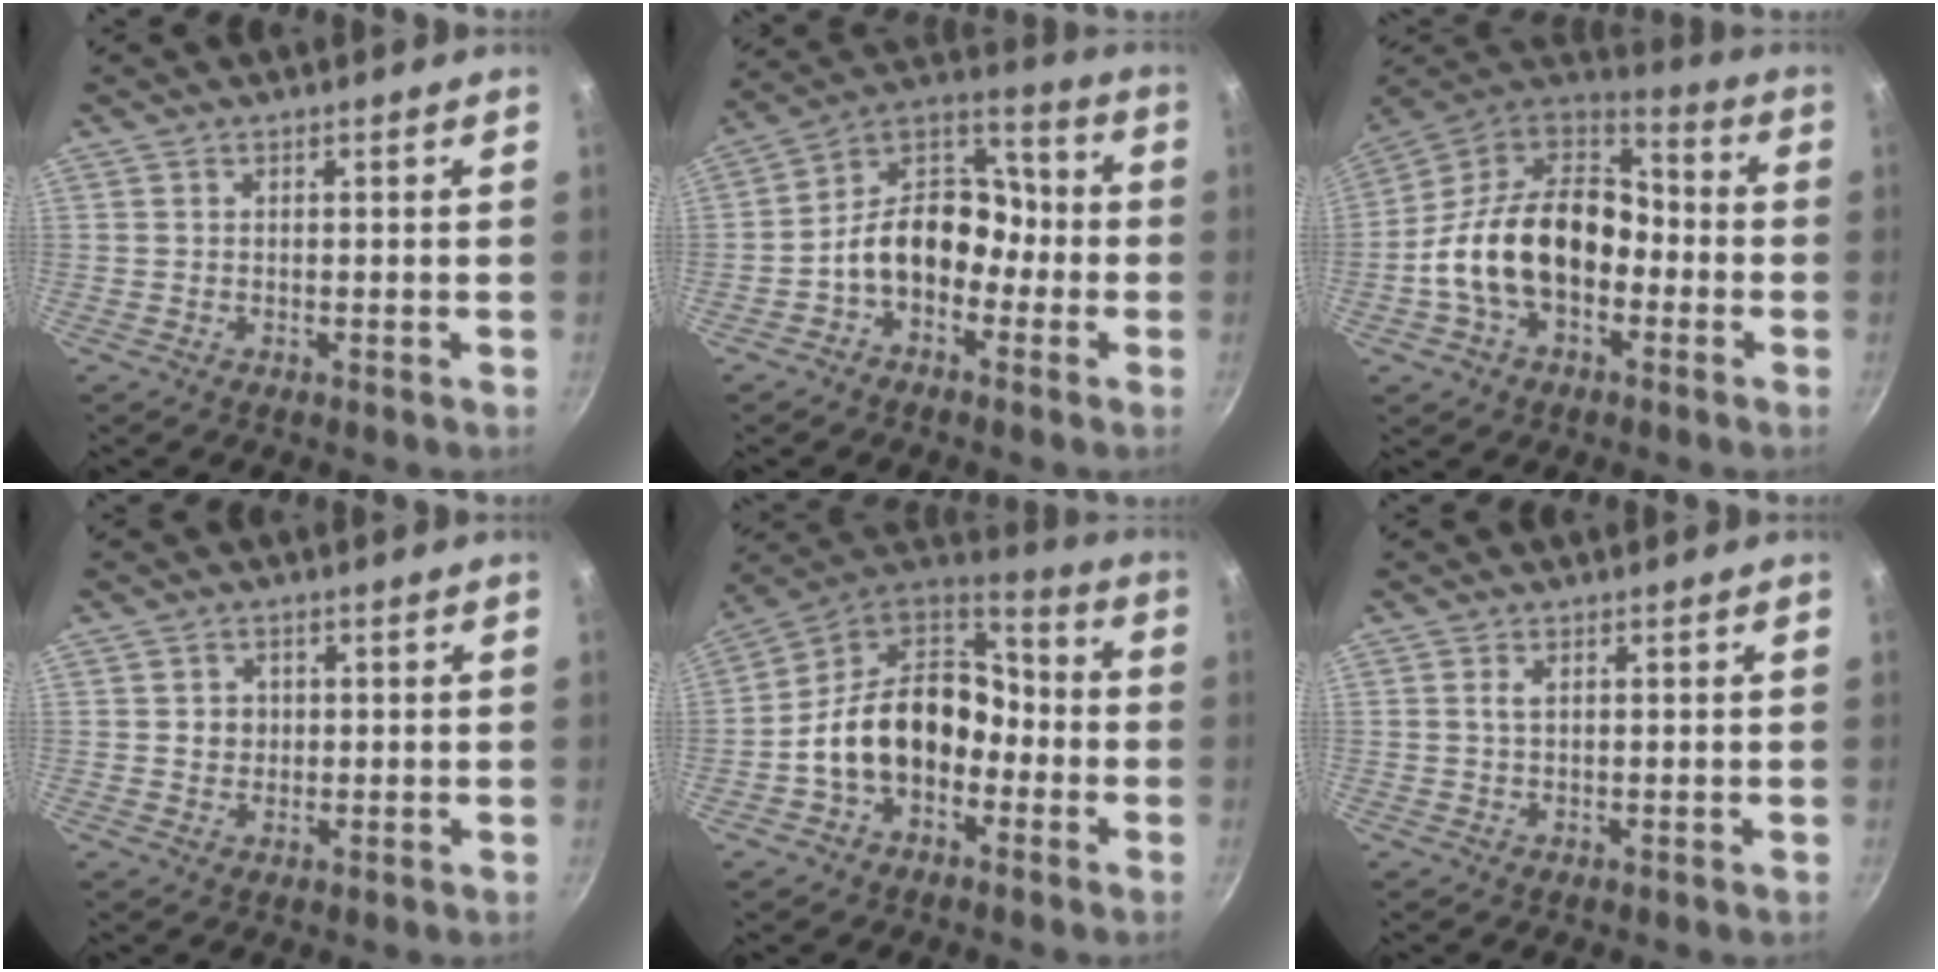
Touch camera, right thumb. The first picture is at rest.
{"total": 13.4, "force": [-3.8, 9.8, 8.3], "torque": [-0.086, 0.064, -0.087]}
{"total": 20.7, "force": [-3.9, 14.0, 14.7], "torque": [-0.232, 0.056, -0.081]}
{"total": 2.7, "force": [0.2, 2.5, 1.0], "torque": [-0.002, 0.002, 0.002]}
{"total": 16.9, "force": [-4.1, 12.2, 10.9], "torque": [-0.148, 0.063, -0.084]}
{"total": 1.4, "force": [0.3, 0.7, 1.1], "torque": [-0.021, 0.002, 0.007]}